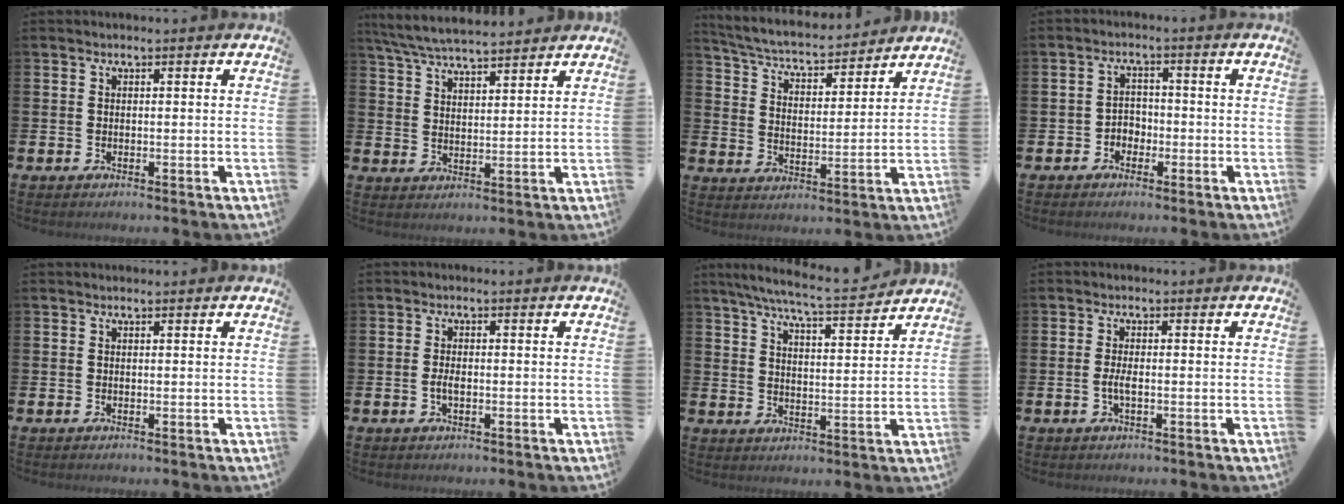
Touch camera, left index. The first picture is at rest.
{"total": 6.4, "force": [6.1, 0.8, 1.6], "torque": [-0.053, -0.024, 0.112]}
{"total": 5.5, "force": [5.2, 1.1, 1.3], "torque": [-0.053, -0.042, 0.085]}
{"total": 2.5, "force": [-1.6, 1.8, 0.6], "torque": [-0.015, 0.007, -0.037]}
{"total": 0.0}
{"total": 1.8, "force": [-0.3, 0.8, 1.5], "torque": [-0.027, 0.001, -0.007]}
{"total": 7.2, "force": [6.7, 0.1, 2.6], "torque": [-0.067, -0.044, 0.115]}
{"total": 1.8, "force": [-0.4, 0.5, 1.7], "torque": [-0.037, 0.004, -0.007]}